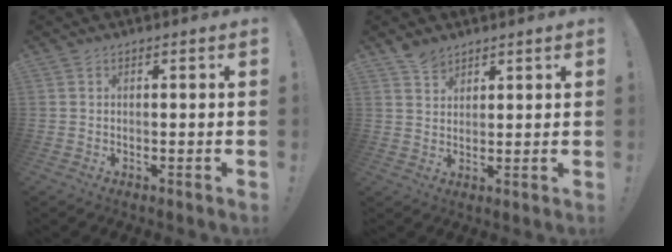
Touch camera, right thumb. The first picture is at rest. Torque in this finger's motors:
{"motor_torque": [0.01, 0.61, 0.15, 0.27, 0.00]}